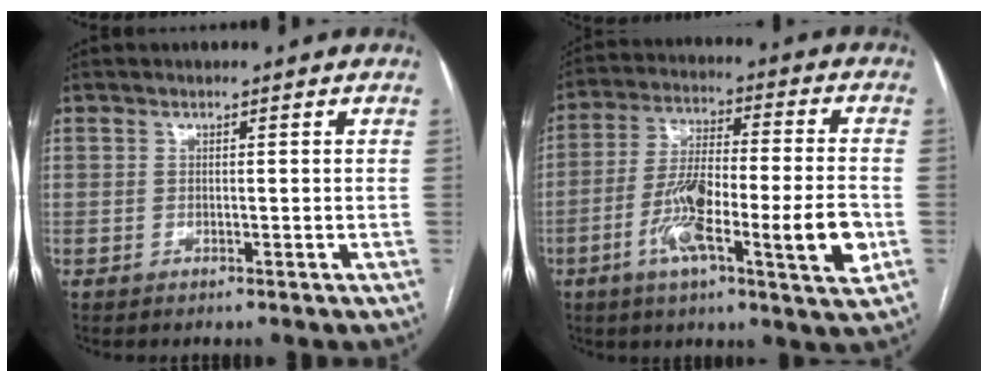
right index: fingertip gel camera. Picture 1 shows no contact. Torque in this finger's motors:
{"motor_torque": [0.76, -0.02, 0.84, 0.21]}